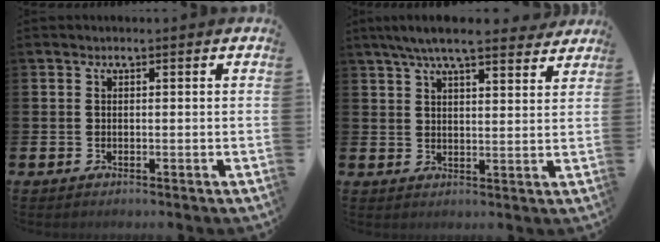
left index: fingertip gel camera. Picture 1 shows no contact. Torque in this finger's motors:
{"motor_torque": [1.16, -0.98, 0.97, 0.21]}